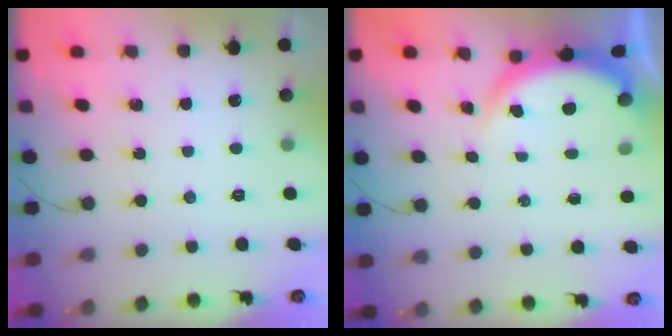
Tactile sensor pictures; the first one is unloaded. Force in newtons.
{"total": 4.0, "press": 4.0, "slide": 0.2}